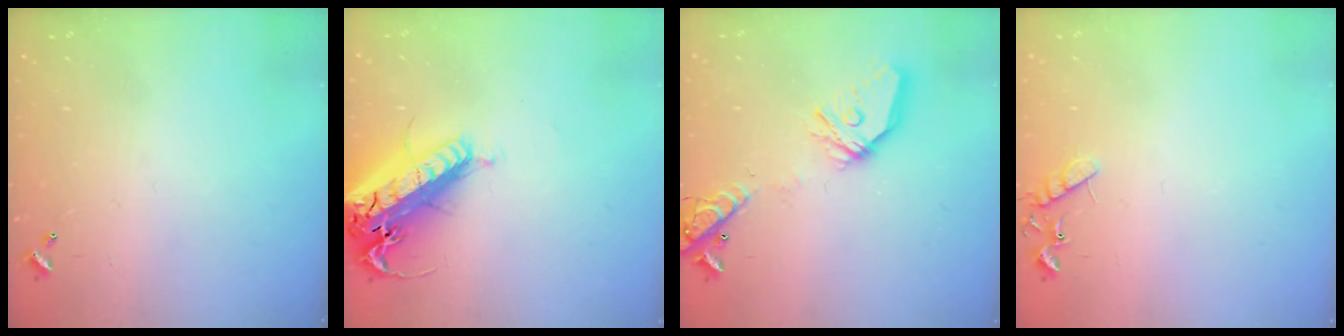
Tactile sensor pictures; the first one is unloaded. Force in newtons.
{"total": 26.2, "press": 25.6, "slide": 5.5}
{"total": 18.3, "press": 18.2, "slide": 2.6}
{"total": 8.0, "press": 8.0, "slide": 0.4}